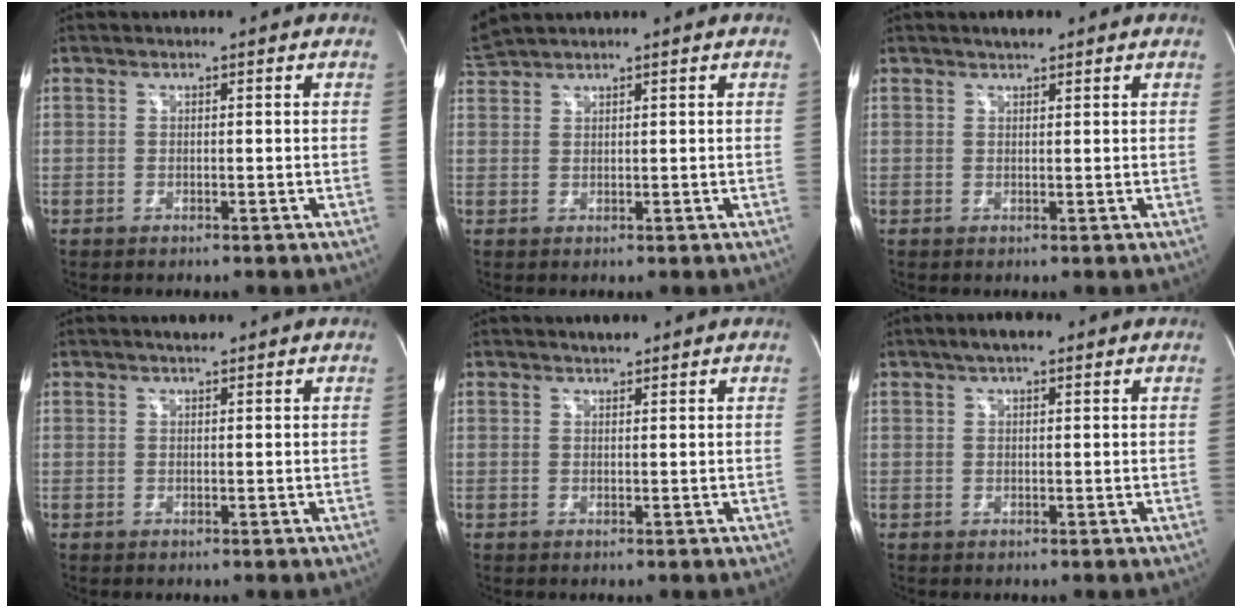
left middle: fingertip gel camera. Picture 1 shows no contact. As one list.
[{"total": 3.0, "force": [2.9, -0.3, 0.5], "torque": [-0.019, 0.023, 0.064]}, {"total": 1.7, "force": [1.4, 0.5, 0.8], "torque": [-0.021, 0.005, 0.025]}, {"total": 1.1, "force": [0.9, 0.2, 0.5], "torque": [-0.017, 0.004, 0.017]}, {"total": 1.3, "force": [1.2, 0.3, 0.4], "torque": [-0.015, 0.003, 0.021]}, {"total": 3.4, "force": [2.2, 1.2, 2.4], "torque": [-0.043, 0.016, 0.035]}]